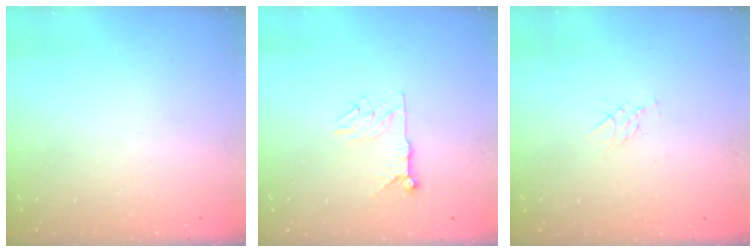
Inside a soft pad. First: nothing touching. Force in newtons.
{"total": 7.2, "press": 7.2, "slide": 0.5}
{"total": 3.5, "press": 3.3, "slide": 1.1}